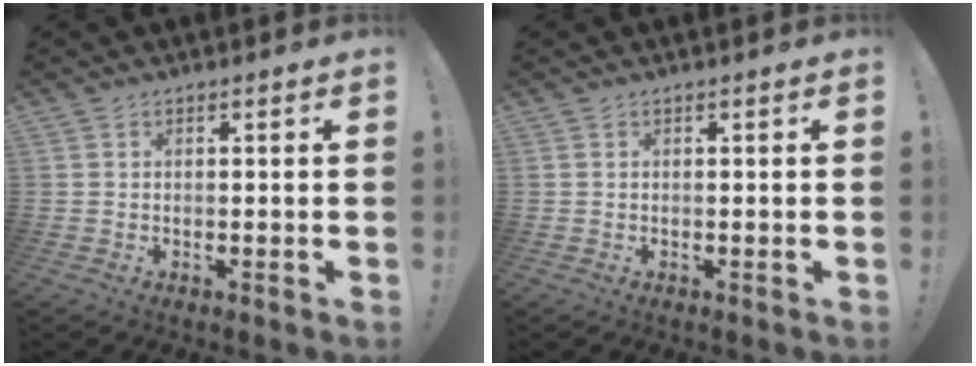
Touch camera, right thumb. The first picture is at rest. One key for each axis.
{"total": 0.0}